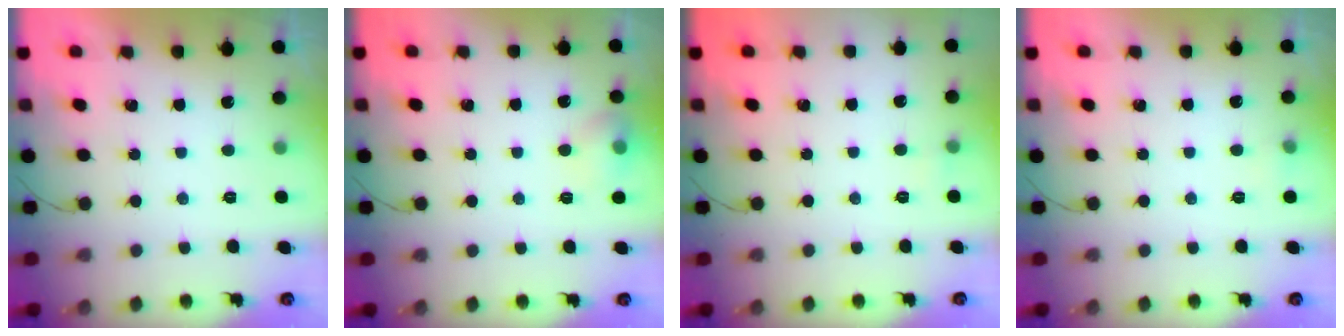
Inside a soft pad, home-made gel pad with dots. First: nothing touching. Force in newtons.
{"total": 7.8, "press": 7.6, "slide": 1.6}
{"total": 3.4, "press": 3.3, "slide": 1.0}
{"total": 3.7, "press": 3.4, "slide": 1.4}